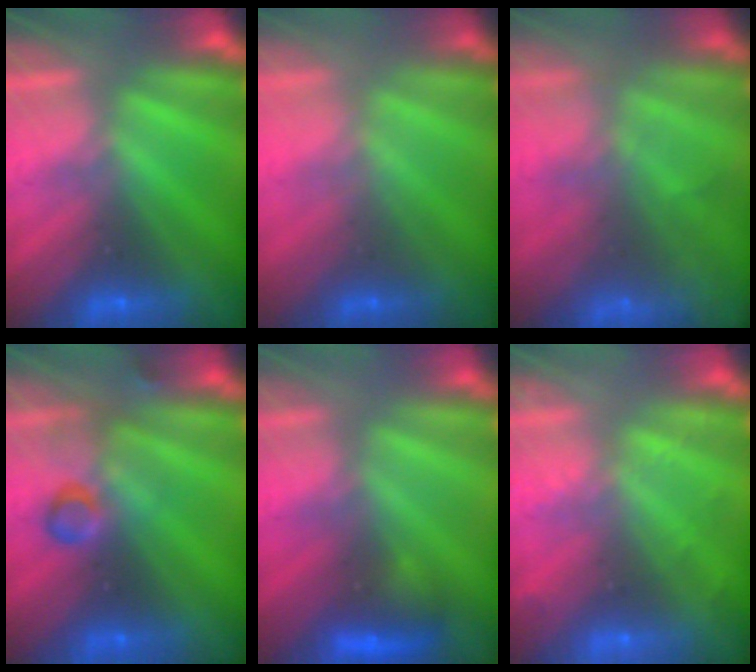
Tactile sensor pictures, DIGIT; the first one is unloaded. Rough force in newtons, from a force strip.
{"total": 1.9}
{"total": 8.0}
{"total": 2.8}
{"total": 2.9}
{"total": 2.1}